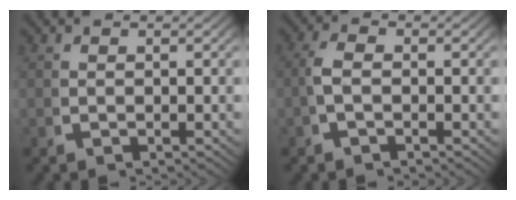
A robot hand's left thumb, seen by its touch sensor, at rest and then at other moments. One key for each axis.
{"total": 2.0, "fx": -0.2, "fy": 1.0, "fz": 1.7, "tx": -0.044, "ty": 0.001, "tz": -0.009}